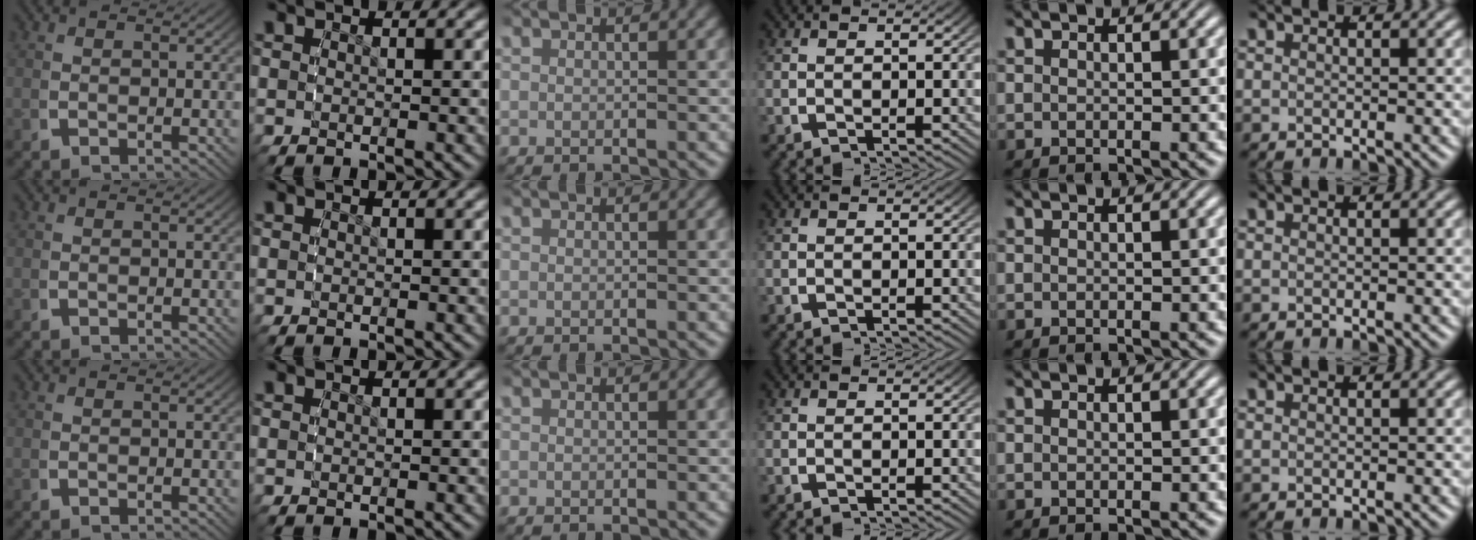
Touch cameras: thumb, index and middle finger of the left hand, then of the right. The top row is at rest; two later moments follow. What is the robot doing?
{"motion": "reach", "object": "backpack"}